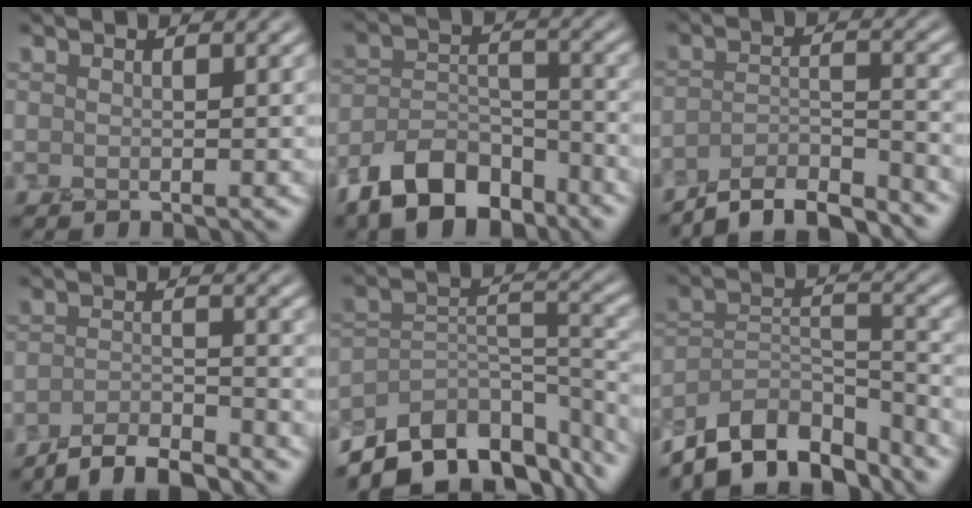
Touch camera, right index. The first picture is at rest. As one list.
[{"total": 7.5, "force": [-5.6, 3.6, 3.4], "torque": [-0.055, -0.003, -0.110]}, {"total": 6.4, "force": [-5.8, 1.3, 2.3], "torque": [-0.036, -0.005, -0.097]}, {"total": 4.1, "force": [-3.7, 0.7, 1.6], "torque": [-0.025, 0.003, -0.073]}, {"total": 11.0, "force": [-8.6, 4.8, 5.0], "torque": [-0.084, 0.009, -0.144]}, {"total": 9.7, "force": [-8.0, 3.9, 3.9], "torque": [-0.062, 0.010, -0.143]}]